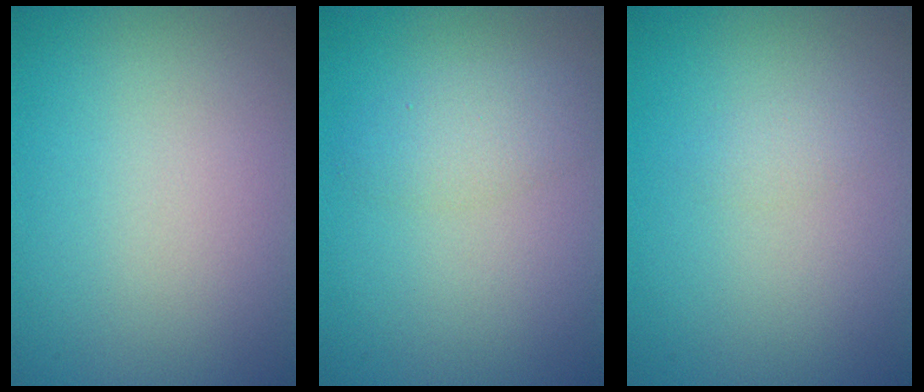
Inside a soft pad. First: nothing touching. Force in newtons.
{"total": 2.2, "press": 2.2, "slide": 0.1}
{"total": 2.1, "press": 2.1, "slide": 0.2}